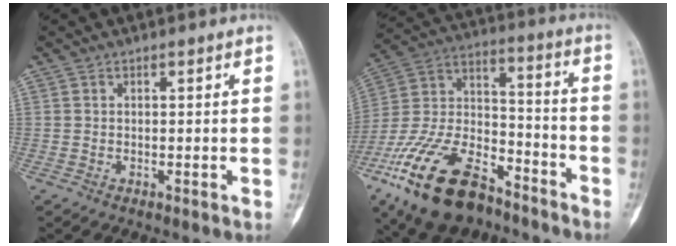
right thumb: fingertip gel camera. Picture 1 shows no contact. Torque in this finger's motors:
{"motor_torque": [3.16, 1.67, 1.51, -1.27, 0.70]}